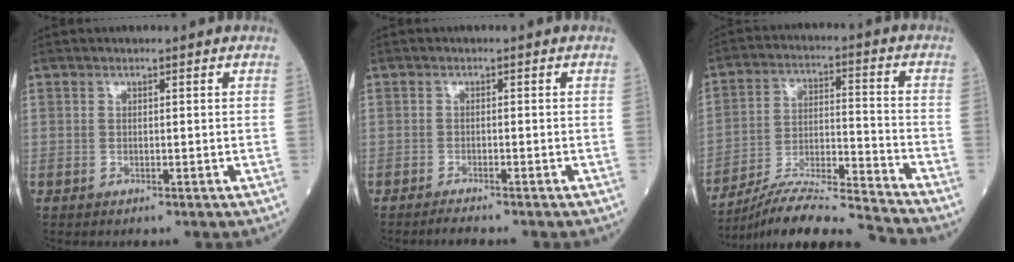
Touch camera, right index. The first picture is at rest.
{"total": 1.8, "force": [-1.6, -0.3, 0.7], "torque": [-0.016, -0.002, -0.025]}
{"total": 14.2, "force": [-13.4, -1.6, 4.5], "torque": [-0.078, 0.012, -0.235]}